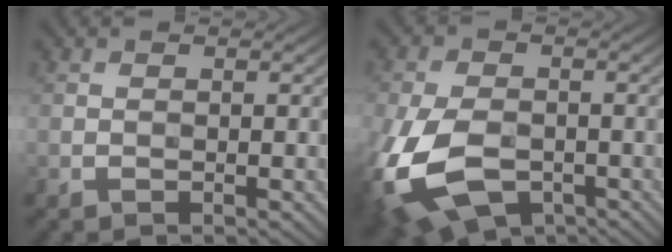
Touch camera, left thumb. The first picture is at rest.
{"total": 14.8, "force": [-5.8, 9.0, 10.1], "torque": [-0.260, -0.050, -0.098]}